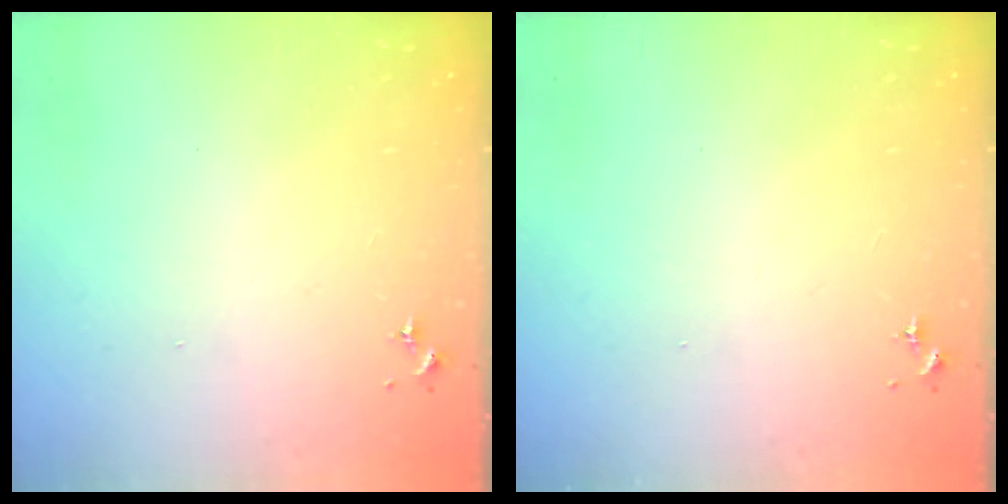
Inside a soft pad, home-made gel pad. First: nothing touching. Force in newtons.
{"total": 0.0}